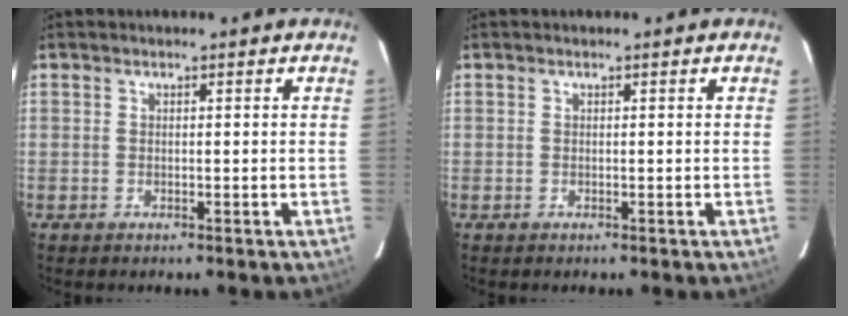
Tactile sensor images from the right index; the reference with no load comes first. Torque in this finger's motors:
{"motor_torque": [-0.01, 0.00, 0.01, 0.00]}